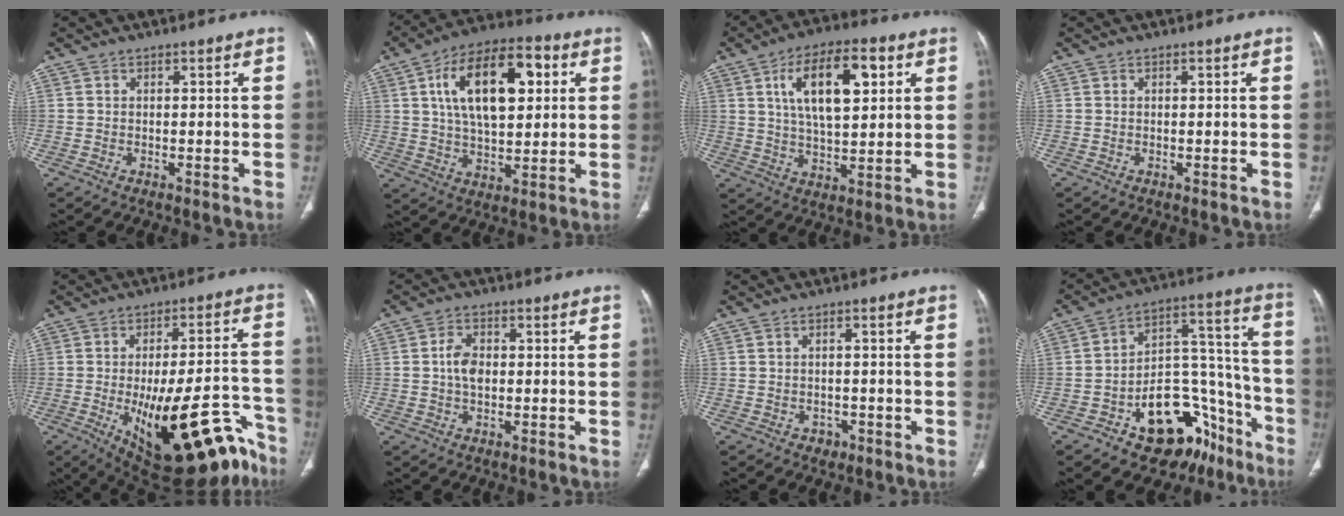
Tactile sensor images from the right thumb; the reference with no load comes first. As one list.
[{"total": 19.1, "force": [5.2, 9.7, 15.6], "torque": [-0.234, 0.008, 0.085]}, {"total": 14.9, "force": [4.9, 6.7, 12.4], "torque": [-0.193, -0.004, 0.084]}, {"total": 0.0}, {"total": 26.8, "force": [-14.0, 10.2, 20.4], "torque": [-0.209, 0.075, -0.188]}, {"total": 4.4, "force": [0.1, 2.8, 3.4], "torque": [-0.063, 0.007, -0.002]}, {"total": 2.0, "force": [-1.0, 1.6, 0.7], "torque": [-0.005, 0.006, -0.010]}, {"total": 21.6, "force": [-11.3, 12.7, 13.3], "torque": [-0.125, 0.117, -0.157]}]